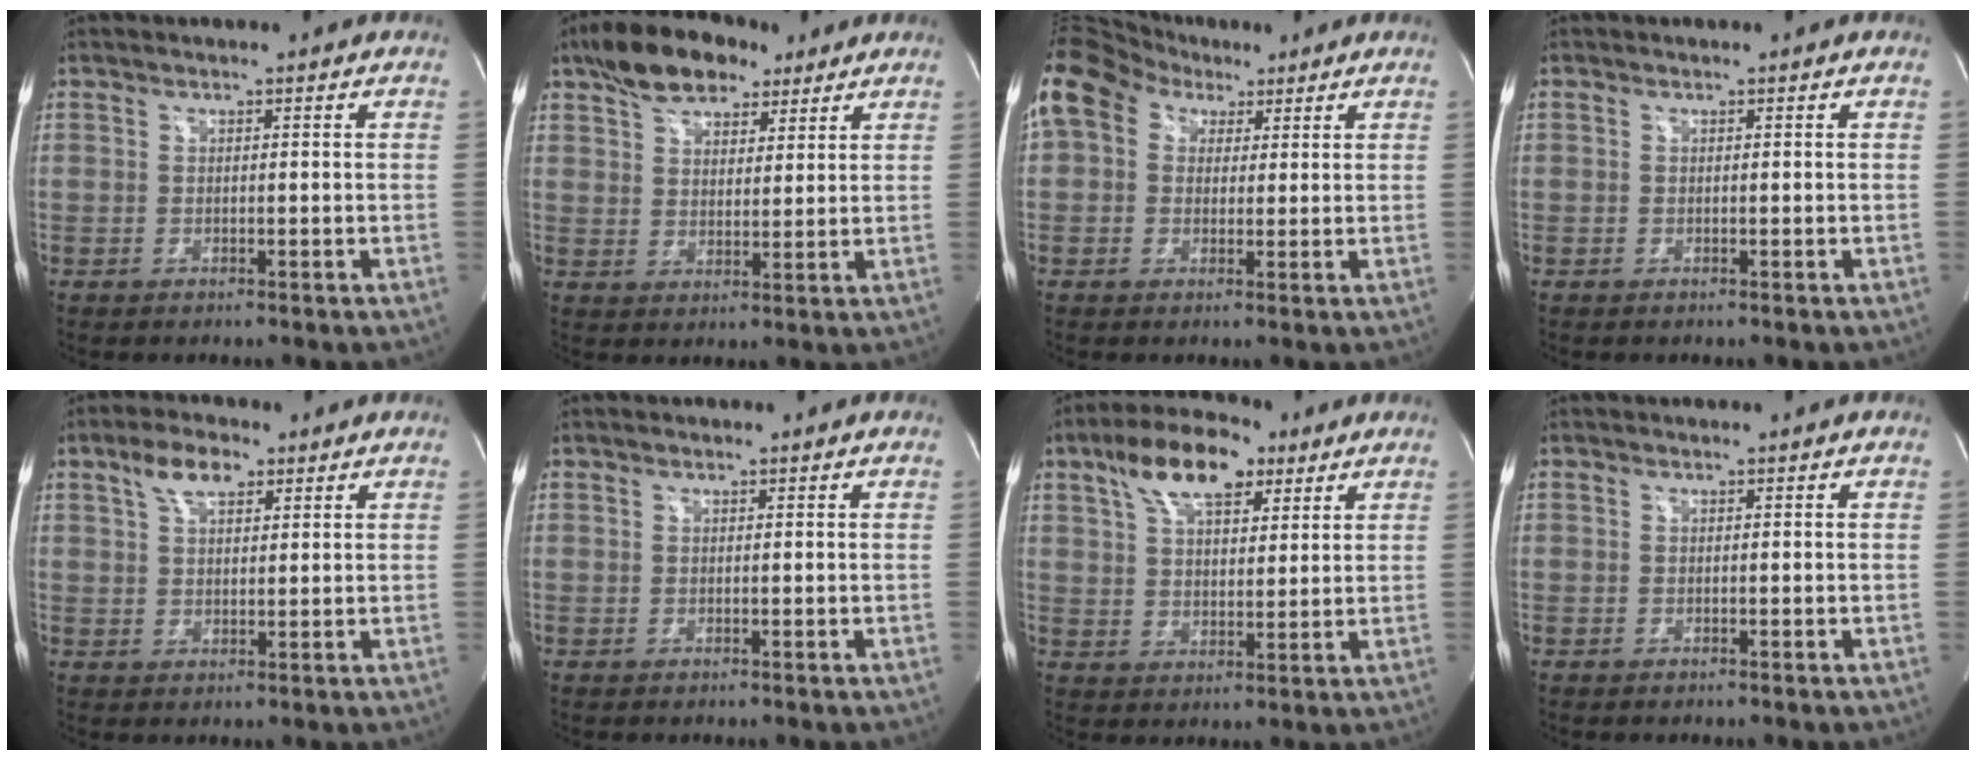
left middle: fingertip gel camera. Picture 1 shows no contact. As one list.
[{"total": 11.1, "force": [7.7, 5.2, 6.1], "torque": [-0.107, 0.029, 0.132]}, {"total": 13.5, "force": [6.5, 9.8, 6.7], "torque": [-0.171, 0.076, 0.116]}, {"total": 0.0}, {"total": 5.5, "force": [3.1, 2.5, 3.7], "torque": [-0.075, 0.016, 0.058]}, {"total": 0.6, "force": [0.4, 0.3, 0.3], "torque": [-0.006, 0.004, 0.006]}, {"total": 11.4, "force": [6.5, 4.9, 8.0], "torque": [-0.145, 0.025, 0.114]}, {"total": 0.0}]